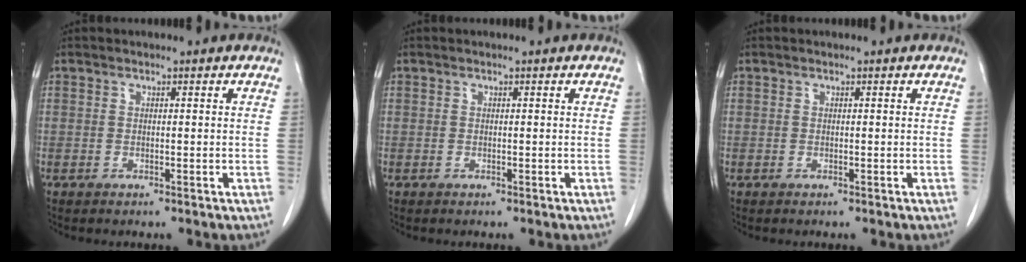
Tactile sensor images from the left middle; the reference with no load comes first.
{"total": 0.0}
{"total": 0.0}